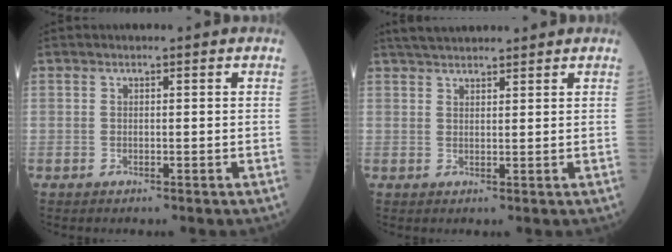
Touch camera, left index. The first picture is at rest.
{"total": 5.8, "force": [5.3, 1.1, 2.3], "torque": [-0.034, 0.035, 0.089]}